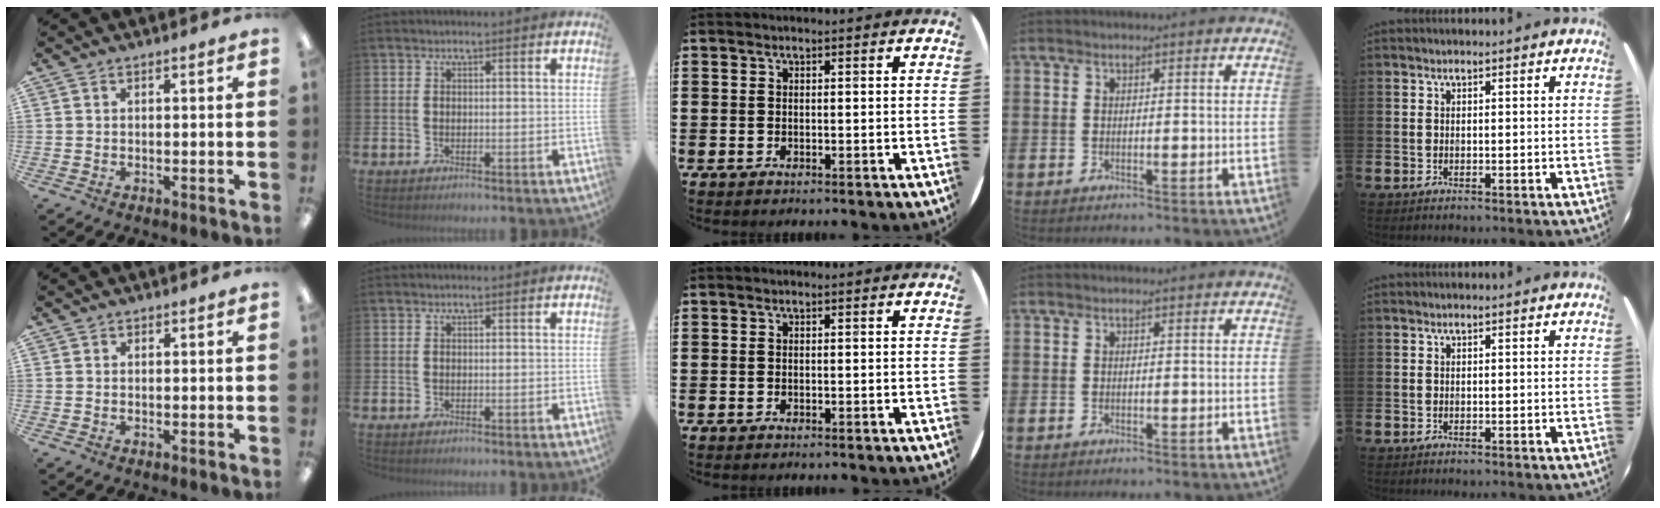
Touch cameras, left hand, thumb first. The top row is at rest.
{}